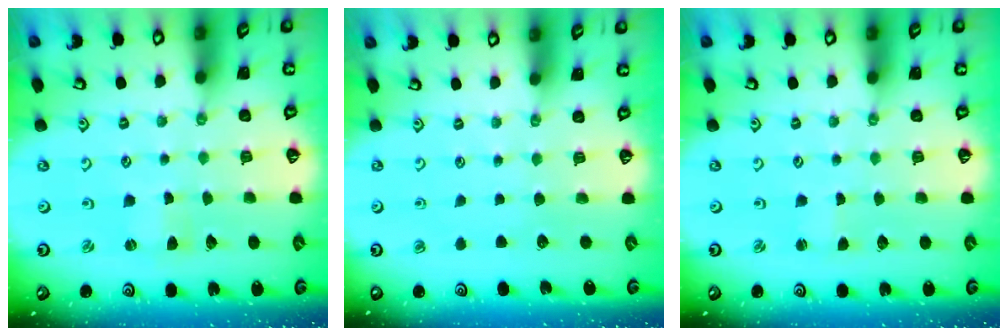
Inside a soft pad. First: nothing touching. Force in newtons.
{"total": 0.0}
{"total": 0.0}